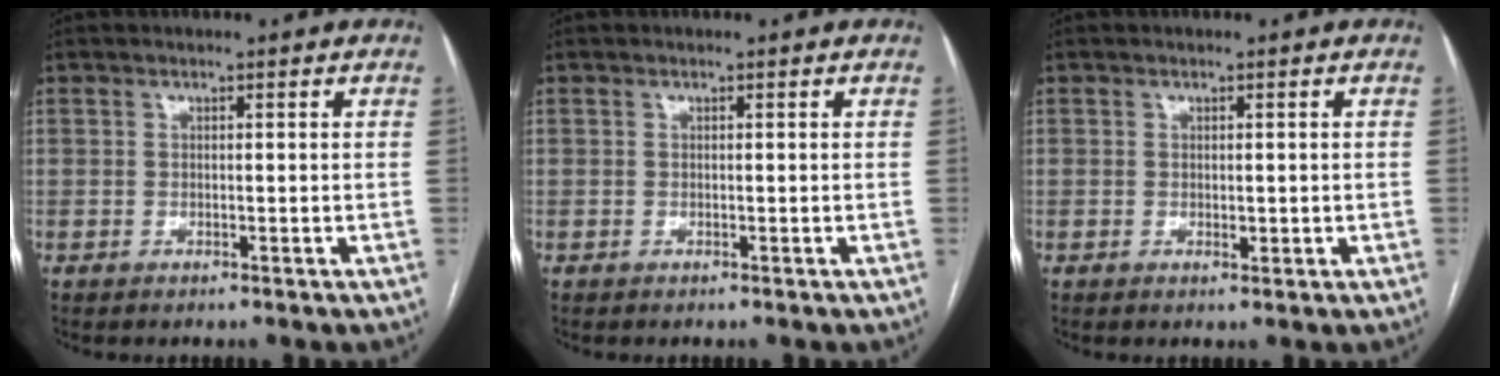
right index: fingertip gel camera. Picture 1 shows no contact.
{"total": 0.0}
{"total": 1.3, "force": [0.0, 0.8, 1.0], "torque": [-0.013, -0.002, 0.002]}